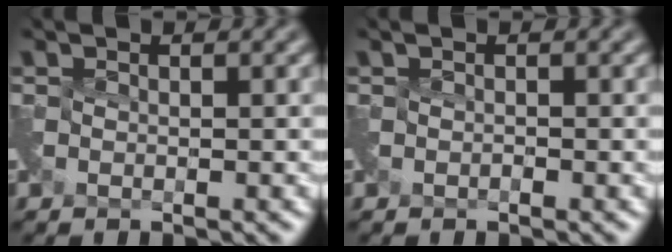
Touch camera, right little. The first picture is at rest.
{"total": 0.0}